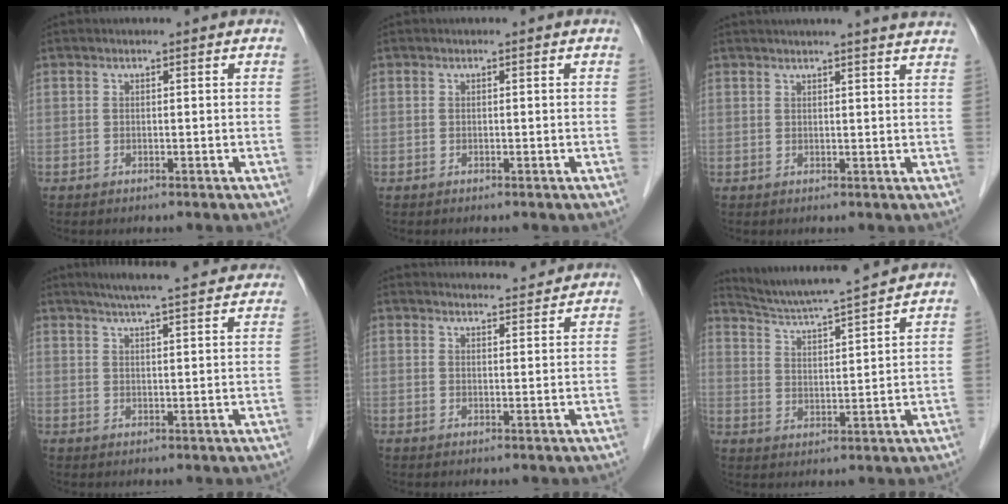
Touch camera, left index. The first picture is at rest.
{"total": 0.0}
{"total": 12.3, "force": [11.2, -0.1, 5.1], "torque": [-0.074, 0.006, 0.124]}
{"total": 16.0, "force": [14.3, 1.5, 7.0], "torque": [-0.104, 0.031, 0.183]}
{"total": 9.5, "force": [9.3, 1.0, 1.4], "torque": [-0.011, 0.015, 0.111]}
{"total": 12.0, "force": [11.3, -1.1, 3.6], "torque": [-0.070, 0.009, 0.182]}